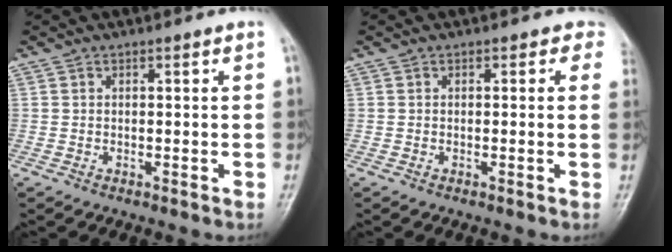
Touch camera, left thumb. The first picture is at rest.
{"total": 2.0, "force": [1.0, 1.5, 0.9], "torque": [0.017, -0.002, -0.005]}